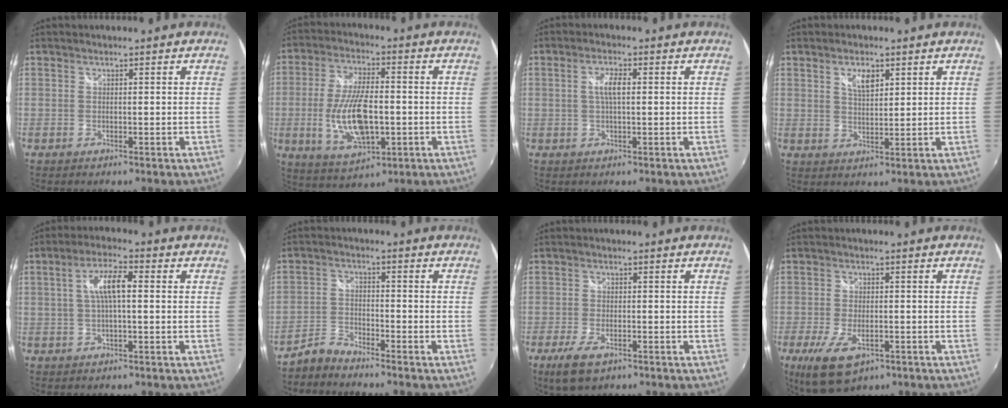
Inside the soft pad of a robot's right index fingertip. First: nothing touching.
{"total": 13.7, "force": [-2.4, 5.9, 12.1], "torque": [-0.239, -0.011, -0.035]}
{"total": 3.4, "force": [0.4, 1.0, 3.2], "torque": [-0.062, 0.003, 0.008]}
{"total": 4.2, "force": [2.1, 2.0, 3.0], "torque": [-0.049, 0.003, 0.035]}
{"total": 6.3, "force": [0.4, 1.5, 6.1], "torque": [-0.114, 0.011, 0.010]}
{"total": 4.3, "force": [-4.0, 1.1, 1.1], "torque": [-0.027, 0.006, -0.084]}
{"total": 6.6, "force": [-3.9, 2.9, 4.4], "torque": [-0.110, -0.018, -0.070]}
{"total": 10.4, "force": [-5.3, 5.2, 7.4], "torque": [-0.166, -0.030, -0.089]}